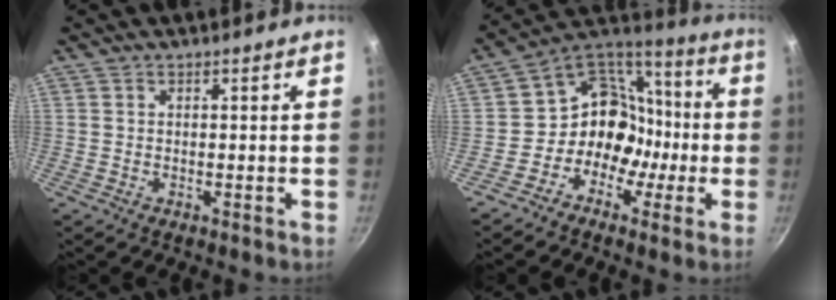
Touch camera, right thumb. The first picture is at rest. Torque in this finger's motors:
{"motor_torque": [0.06, 0.88, 0.66, -0.25, 0.17]}